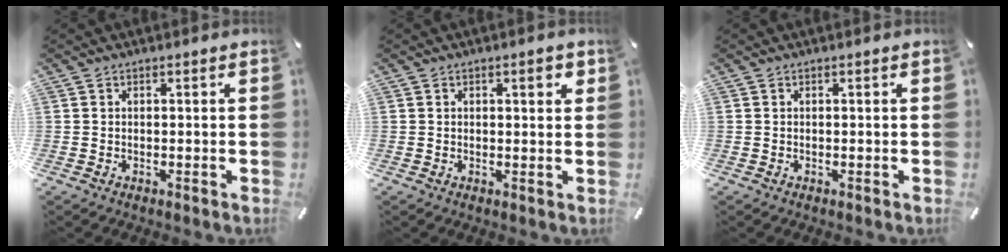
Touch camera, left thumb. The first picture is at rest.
{"total": 3.1, "force": [1.5, 1.1, 2.4], "torque": [-0.035, -0.002, 0.021]}
{"total": 0.0}